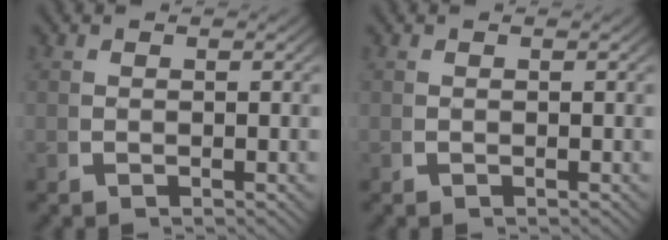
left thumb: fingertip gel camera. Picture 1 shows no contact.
{"total": 0.0}